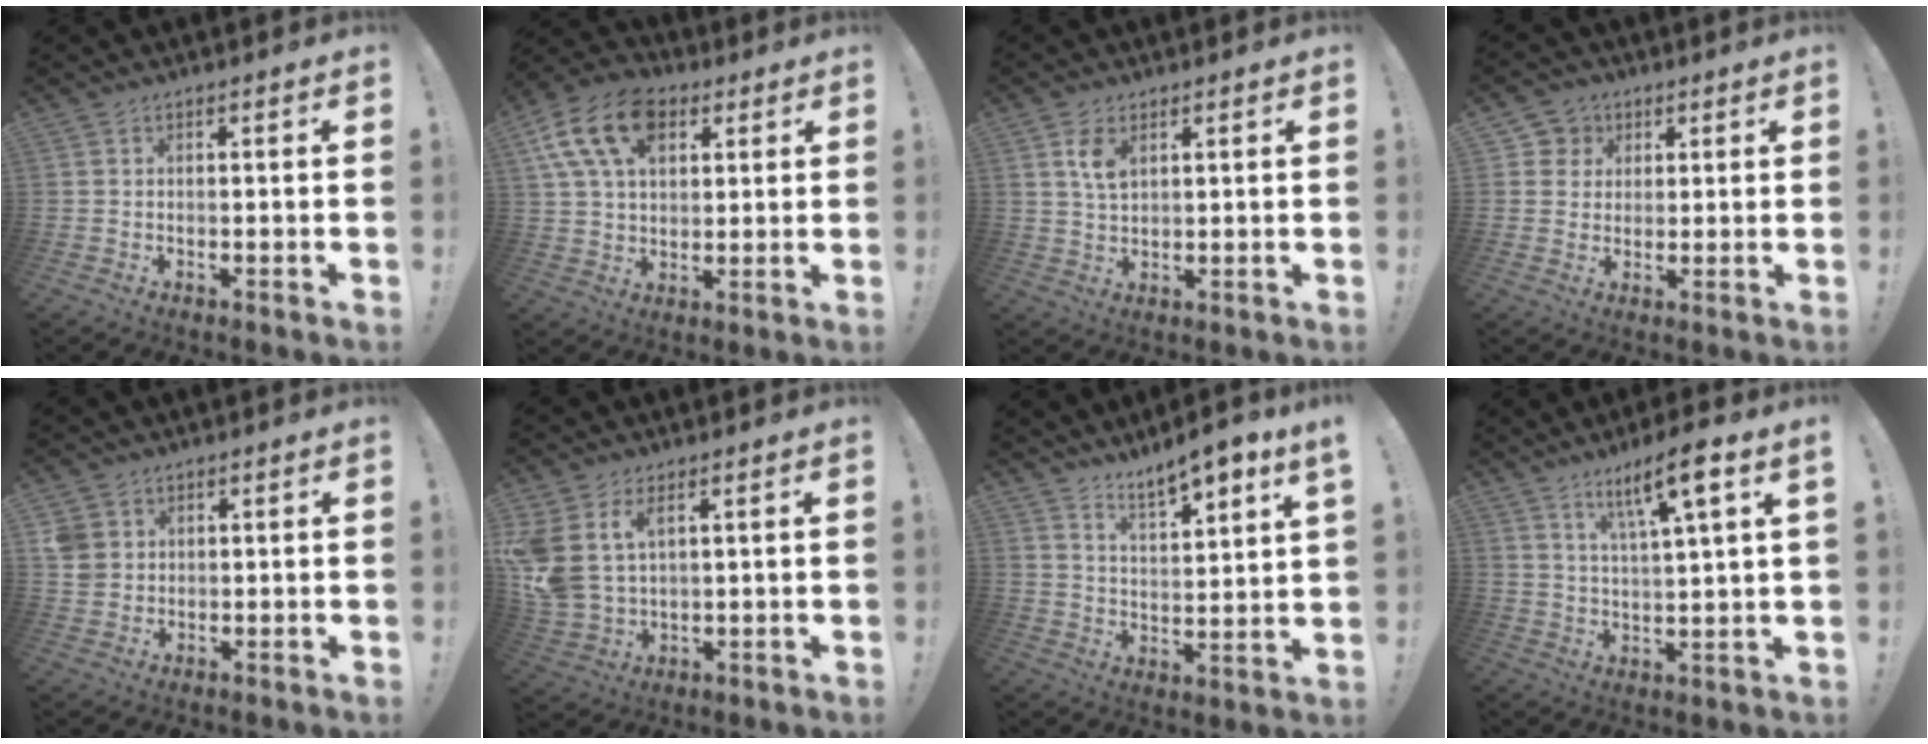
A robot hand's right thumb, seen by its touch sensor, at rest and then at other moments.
{"total": 16.9, "force": [7.0, 11.4, 10.3], "torque": [-0.174, -0.020, 0.134]}
{"total": 5.7, "force": [2.7, 3.1, 3.9], "torque": [-0.059, -0.010, 0.046]}
{"total": 5.8, "force": [1.9, 5.4, 0.7], "torque": [-0.011, -0.013, 0.038]}
{"total": 4.7, "force": [1.7, 4.2, 1.3], "torque": [-0.021, 0.000, 0.036]}
{"total": 9.7, "force": [4.6, 6.2, 5.8], "torque": [-0.129, -0.018, 0.090]}
{"total": 7.8, "force": [6.8, 0.5, 3.6], "torque": [-0.054, -0.058, 0.114]}
{"total": 10.6, "force": [6.1, 0.5, 8.6], "torque": [-0.135, -0.028, 0.091]}